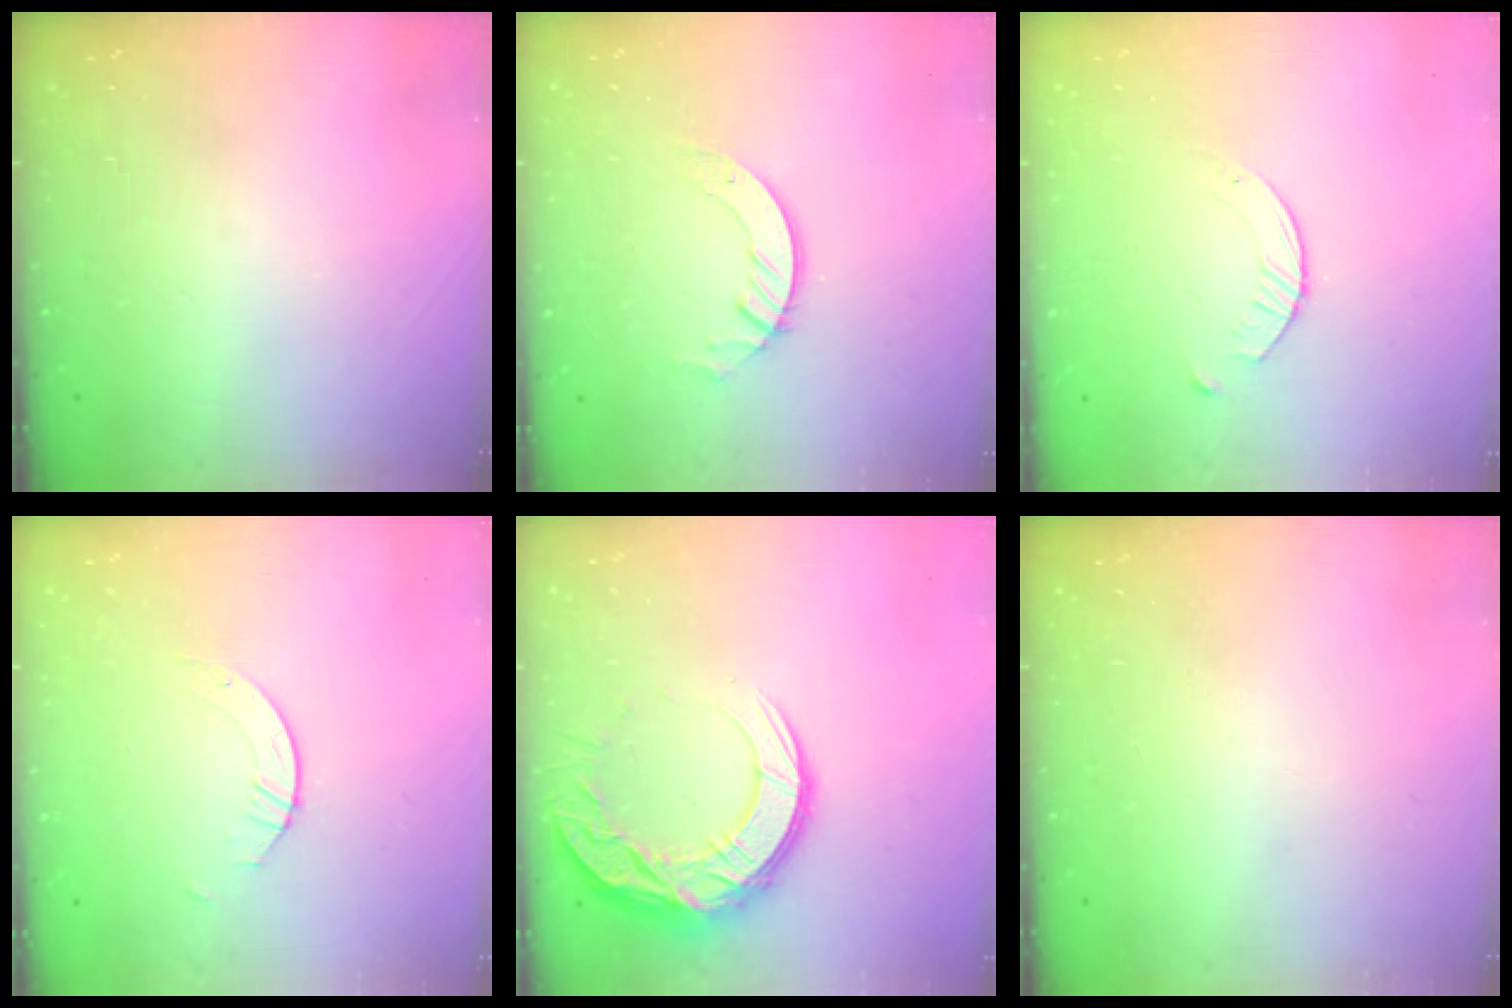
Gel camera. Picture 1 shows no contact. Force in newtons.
{"total": 2.8, "press": 2.8, "slide": 0.2}
{"total": 3.1, "press": 3.0, "slide": 0.4}
{"total": 2.1, "press": 2.1, "slide": 0.1}
{"total": 14.6, "press": 14.6, "slide": 1.1}
{"total": 0.0}